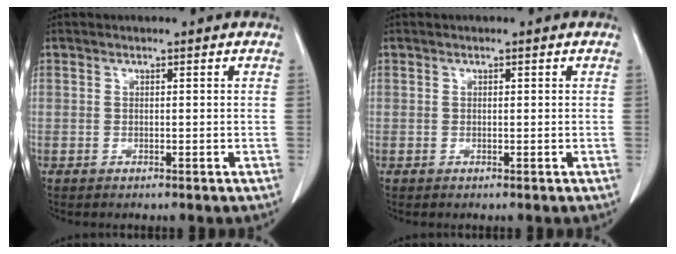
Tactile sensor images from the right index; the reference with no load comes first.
{"total": 0.0}